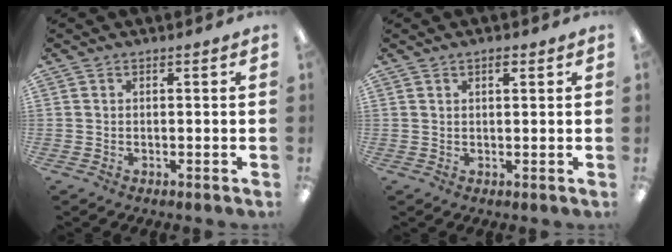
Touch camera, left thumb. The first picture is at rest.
{"total": 1.6, "force": [1.1, 0.5, 1.0], "torque": [-0.014, -0.002, 0.017]}